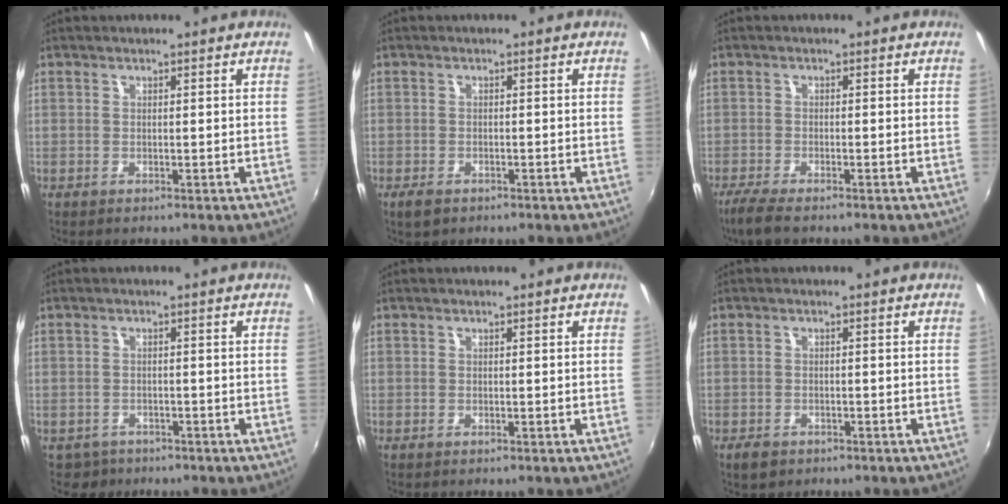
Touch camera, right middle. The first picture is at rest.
{"total": 2.7, "force": [-1.8, 1.5, 1.4], "torque": [-0.032, -0.007, -0.031]}
{"total": 4.6, "force": [-3.7, 0.7, 2.7], "torque": [-0.073, -0.018, -0.071]}
{"total": 3.1, "force": [-2.0, 2.4, 0.3], "torque": [-0.016, -0.003, -0.030]}
{"total": 0.0}
{"total": 2.8, "force": [-1.9, 1.7, 1.2], "torque": [-0.031, -0.005, -0.032]}